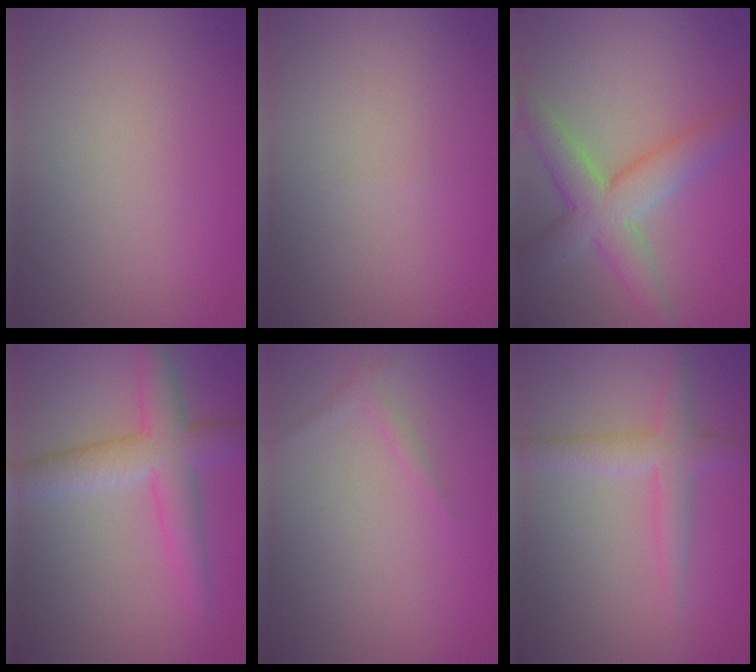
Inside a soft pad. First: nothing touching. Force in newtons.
{"total": 0.0}
{"total": 5.9, "press": 5.9, "slide": 0.4}
{"total": 5.3, "press": 5.3, "slide": 0.1}
{"total": 0.9, "press": 0.9, "slide": 0.1}
{"total": 3.1, "press": 3.1, "slide": 0.0}